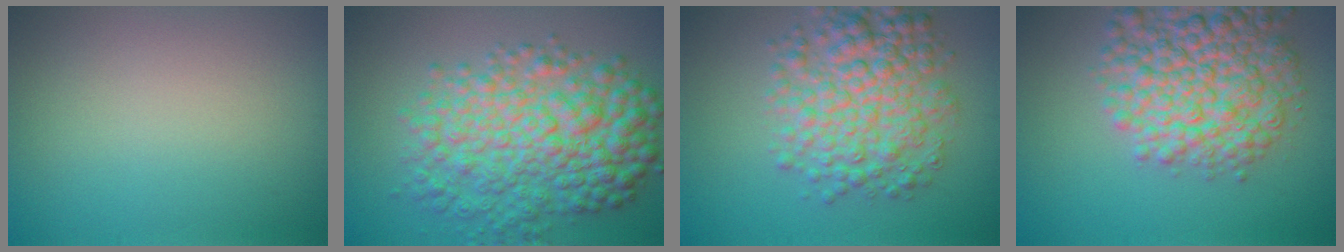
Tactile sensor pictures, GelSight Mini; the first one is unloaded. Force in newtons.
{"total": 8.7, "press": 8.7, "slide": 0.1}
{"total": 7.0, "press": 7.0, "slide": 0.1}
{"total": 9.0, "press": 9.0, "slide": 0.3}